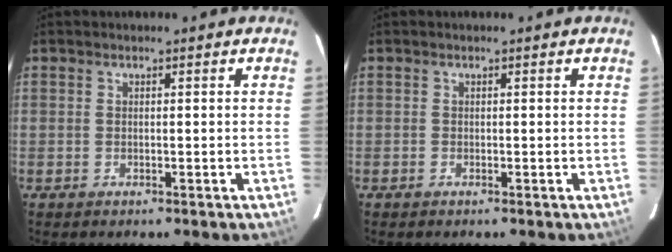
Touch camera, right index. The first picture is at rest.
{"total": 0.0}